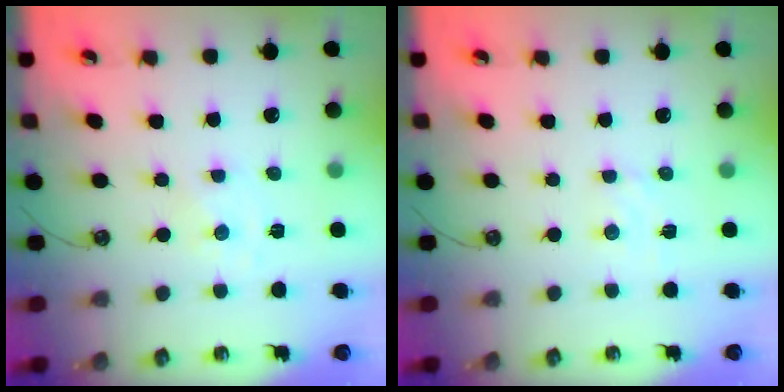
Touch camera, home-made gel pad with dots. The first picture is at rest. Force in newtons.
{"total": 2.8, "press": 2.8, "slide": 0.5}